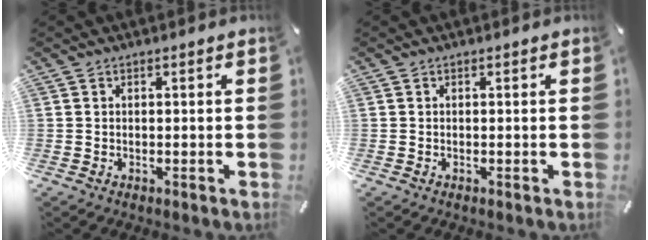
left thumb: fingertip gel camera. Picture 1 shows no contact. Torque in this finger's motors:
{"motor_torque": [0.00, 0.00, 0.03, 0.03, 0.00]}